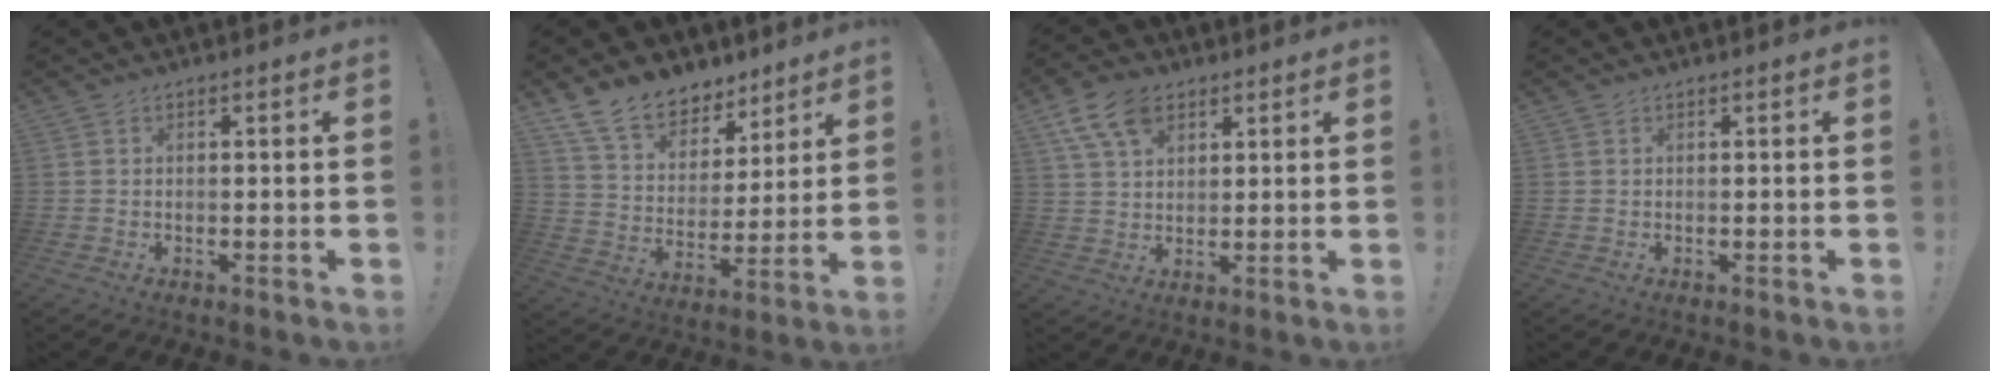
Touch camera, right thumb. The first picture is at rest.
{"total": 14.0, "force": [10.6, 7.9, 4.6], "torque": [-0.080, -0.074, 0.201]}
{"total": 8.9, "force": [5.3, 4.9, 5.1], "torque": [-0.094, -0.011, 0.104]}
{"total": 0.0}